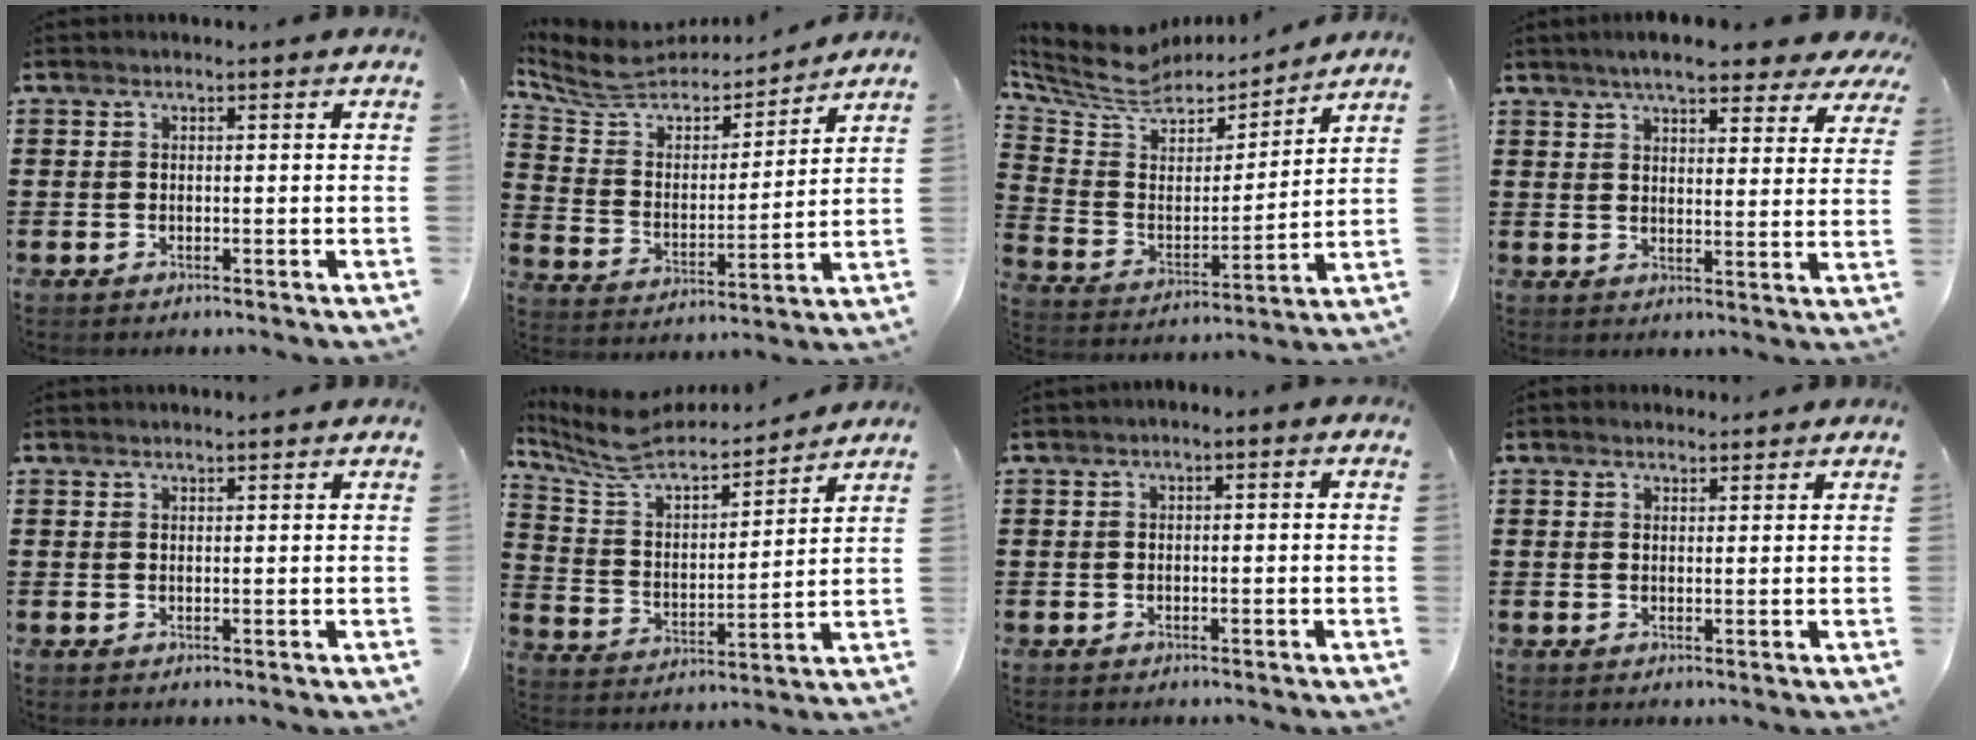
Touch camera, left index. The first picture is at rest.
{"total": 7.0, "force": [6.2, 2.5, 1.8], "torque": [-0.074, -0.043, 0.106]}
{"total": 8.4, "force": [7.0, 3.4, 3.0], "torque": [-0.098, -0.042, 0.124]}
{"total": 6.8, "force": [5.8, 1.2, 3.3], "torque": [-0.068, -0.019, 0.100]}
{"total": 0.7, "force": [0.7, -0.1, 0.1], "torque": [-0.003, -0.002, 0.015]}
{"total": 7.2, "force": [6.6, 1.8, 2.2], "torque": [-0.079, -0.048, 0.111]}
{"total": 1.1, "force": [-0.9, 0.4, 0.6], "torque": [-0.013, 0.000, -0.017]}
{"total": 1.2, "force": [1.2, 0.4, 0.0], "torque": [-0.002, 0.003, 0.023]}